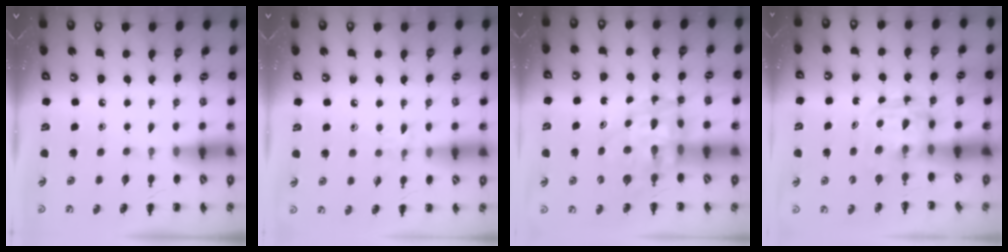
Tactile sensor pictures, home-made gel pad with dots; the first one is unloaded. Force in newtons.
{"total": 6.8, "press": 6.6, "slide": 1.8}
{"total": 9.4, "press": 9.0, "slide": 2.8}
{"total": 3.8, "press": 3.8, "slide": 0.3}